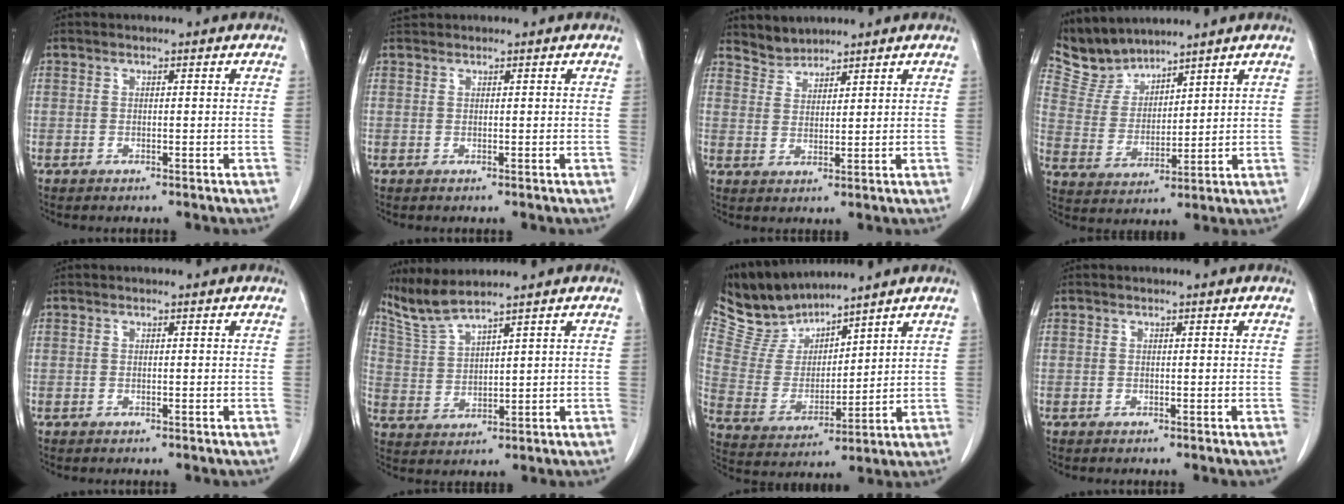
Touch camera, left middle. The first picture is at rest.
{"total": 0.9, "force": [0.9, 0.0, -0.1], "torque": [-0.012, 0.009, 0.023]}
{"total": 3.1, "force": [2.9, 0.6, -0.7], "torque": [0.013, 0.005, 0.062]}
{"total": 6.8, "force": [6.7, 1.4, -0.1], "torque": [-0.012, 0.006, 0.151]}
{"total": 0.0}
{"total": 5.6, "force": [5.3, -0.9, 1.6], "torque": [-0.047, -0.004, 0.120]}
{"total": 9.5, "force": [9.2, 1.8, 1.3], "torque": [-0.045, 0.005, 0.203]}
{"total": 0.0}